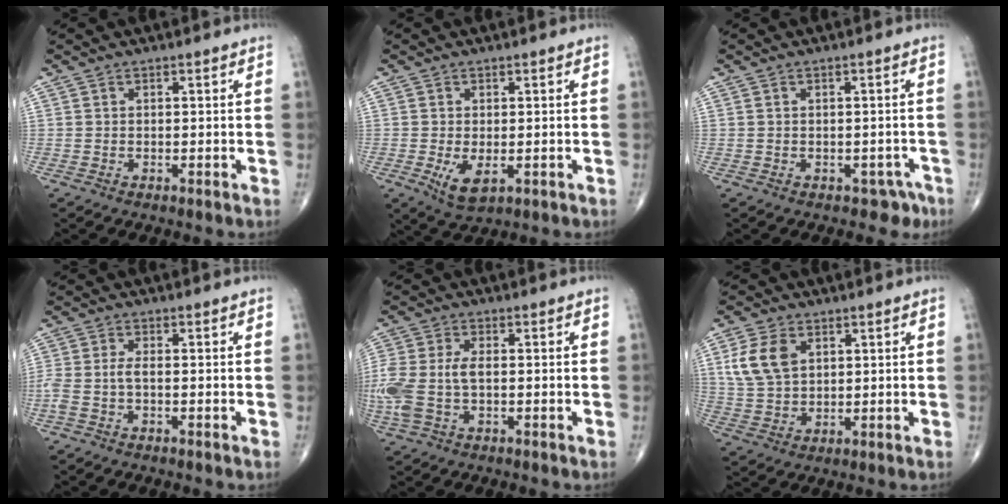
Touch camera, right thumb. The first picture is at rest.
{"total": 4.7, "force": [-1.1, 2.3, 4.0], "torque": [-0.072, -0.013, -0.010]}
{"total": 2.8, "force": [-1.4, 2.2, 1.0], "torque": [0.004, 0.018, -0.012]}
{"total": 3.2, "force": [-0.7, 1.2, 2.9], "torque": [-0.080, 0.008, -0.016]}
{"total": 10.6, "force": [-1.0, 5.9, 8.8], "torque": [-0.239, 0.009, -0.014]}
{"total": 8.6, "force": [2.9, 5.7, 5.8], "torque": [-0.109, -0.004, 0.062]}